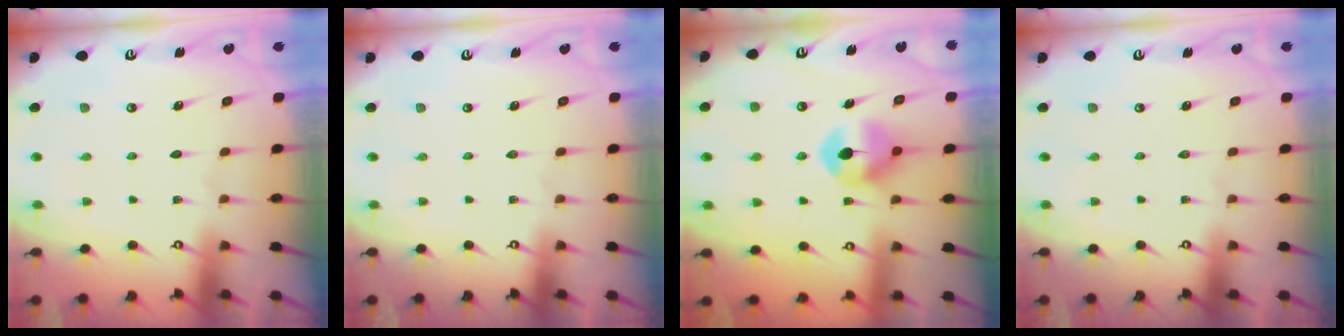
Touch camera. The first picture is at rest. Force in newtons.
{"total": 0.0}
{"total": 8.5, "press": 8.5, "slide": 0.5}
{"total": 0.0}